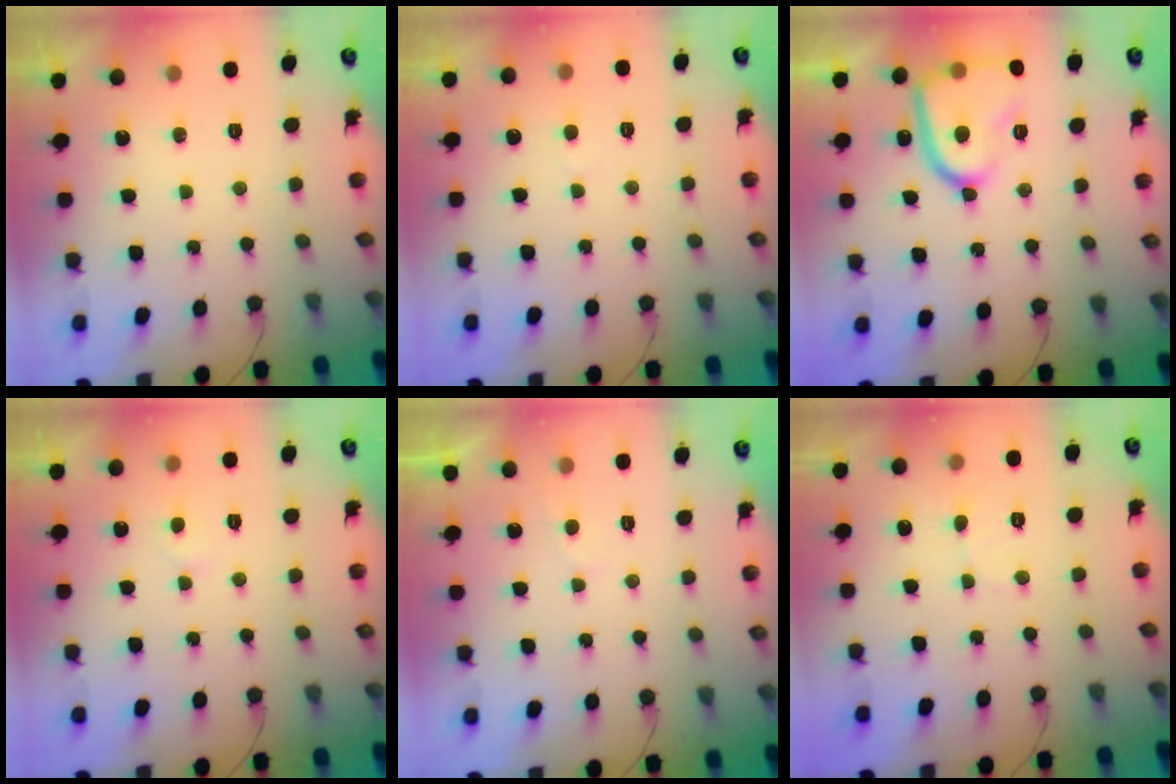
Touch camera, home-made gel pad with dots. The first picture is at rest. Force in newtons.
{"total": 2.5, "press": 2.5, "slide": 0.2}
{"total": 15.8, "press": 15.7, "slide": 1.3}
{"total": 2.8, "press": 2.8, "slide": 0.3}
{"total": 2.0, "press": 1.9, "slide": 0.3}
{"total": 2.2, "press": 2.2, "slide": 0.2}